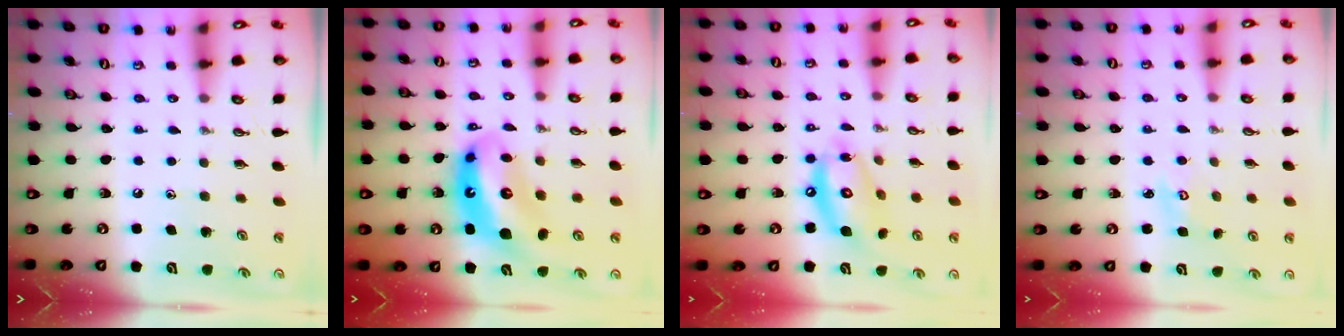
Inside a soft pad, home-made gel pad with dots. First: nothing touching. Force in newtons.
{"total": 13.8, "press": 13.7, "slide": 1.3}
{"total": 13.1, "press": 13.1, "slide": 1.3}
{"total": 3.1, "press": 3.1, "slide": 0.3}